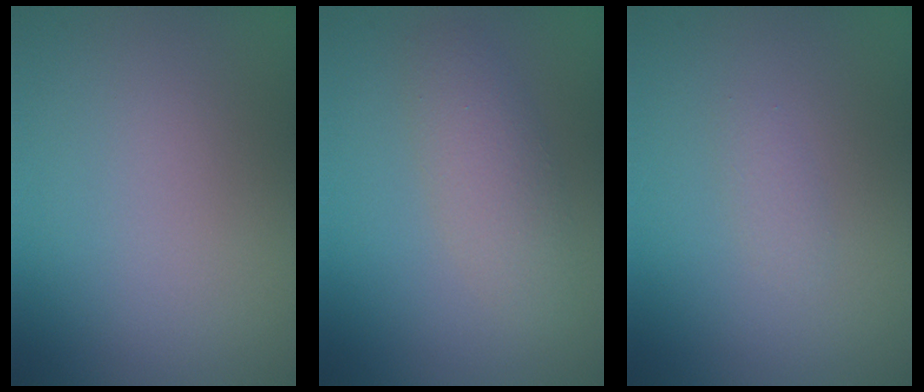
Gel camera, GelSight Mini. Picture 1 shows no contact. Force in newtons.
{"total": 3.7, "press": 3.7, "slide": 0.1}
{"total": 0.8, "press": 0.8, "slide": 0.1}